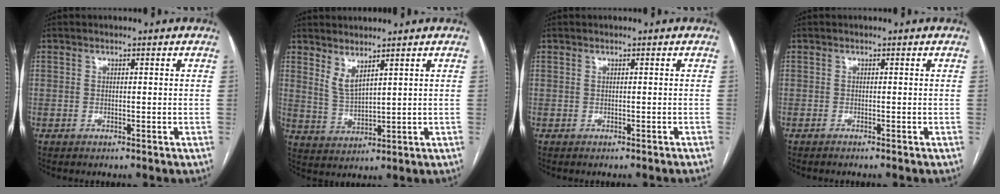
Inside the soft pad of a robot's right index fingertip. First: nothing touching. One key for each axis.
{"total": 3.7, "fx": 2.8, "fy": 0.6, "fz": 2.4, "tx": -0.056, "ty": -0.018, "tz": 0.066}
{"total": 1.6, "fx": -1.4, "fy": -0.2, "fz": 0.8, "tx": -0.013, "ty": 0.007, "tz": -0.015}
{"total": 1.4, "fx": -1.2, "fy": -0.1, "fz": 0.6, "tx": -0.007, "ty": 0.000, "tz": -0.015}